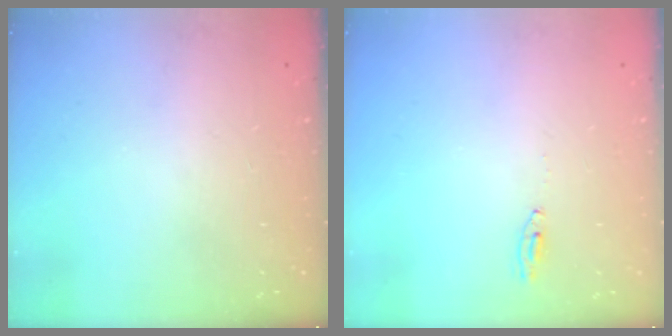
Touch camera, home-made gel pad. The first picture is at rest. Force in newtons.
{"total": 2.4, "press": 2.4, "slide": 0.2}